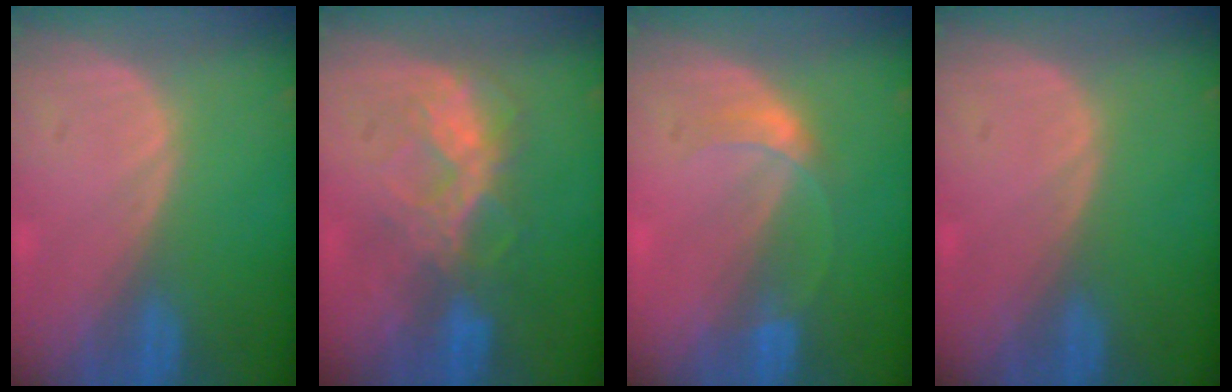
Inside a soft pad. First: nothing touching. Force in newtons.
{"total": 6.5, "press": 6.5, "slide": 0.4}
{"total": 2.9, "press": 2.9, "slide": 0.1}
{"total": 0.0}